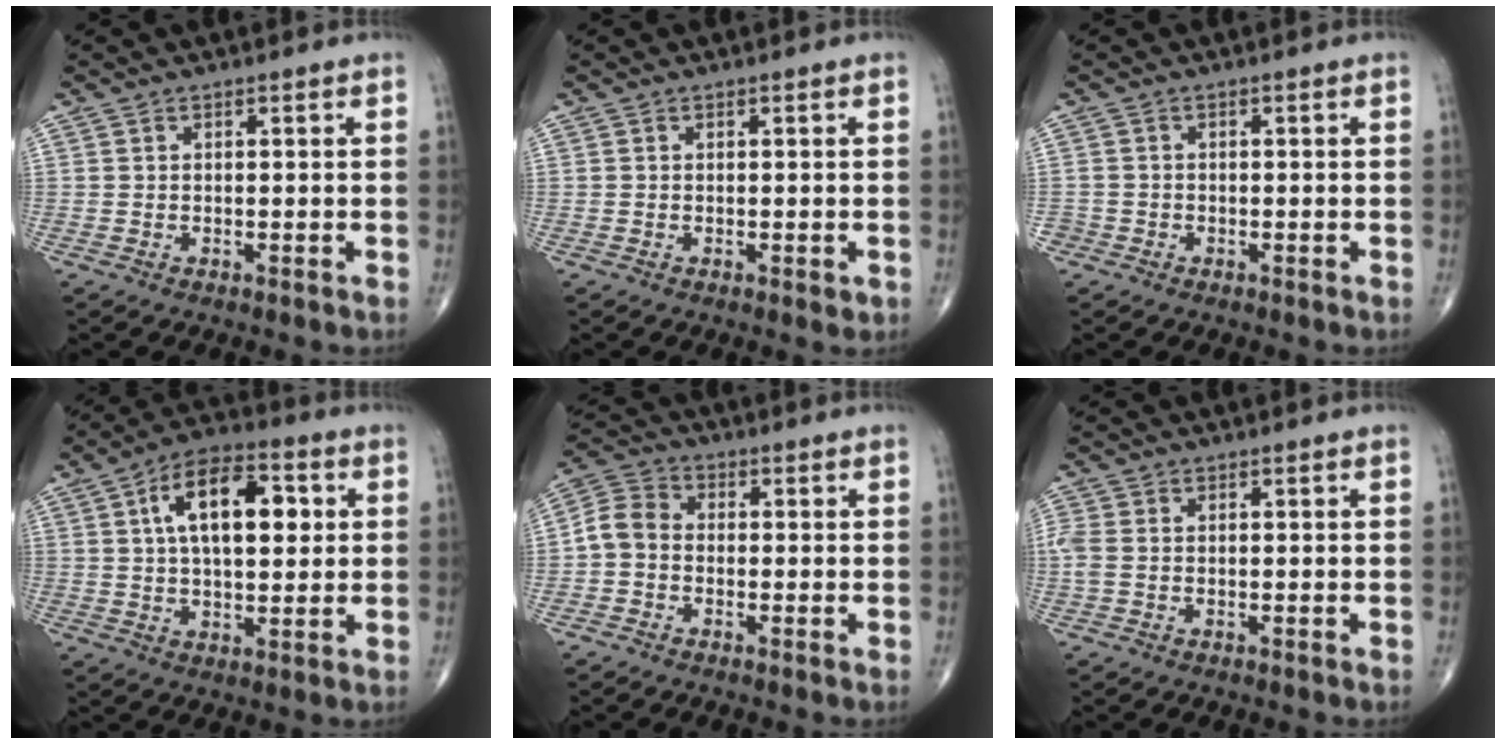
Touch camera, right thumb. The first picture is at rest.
{"total": 1.1, "force": [-0.3, 0.6, 0.9], "torque": [-0.004, -0.001, -0.005]}
{"total": 1.4, "force": [-0.8, 1.2, 0.0], "torque": [0.004, 0.005, -0.020]}
{"total": 14.9, "force": [3.6, 7.6, 12.3], "torque": [-0.182, 0.010, 0.054]}
{"total": 5.7, "force": [-1.0, 4.5, 3.4], "torque": [-0.054, 0.019, -0.037]}
{"total": 2.8, "force": [0.0, 1.9, 2.0], "torque": [-0.073, 0.006, -0.001]}